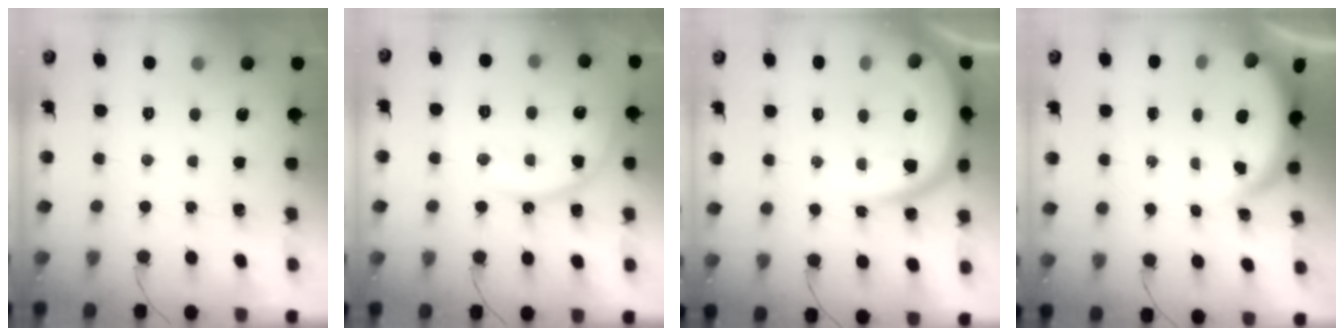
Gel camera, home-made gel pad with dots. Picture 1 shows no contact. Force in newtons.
{"total": 13.2, "press": 13.1, "slide": 1.2}
{"total": 15.4, "press": 15.3, "slide": 0.8}
{"total": 3.9, "press": 3.9, "slide": 0.1}